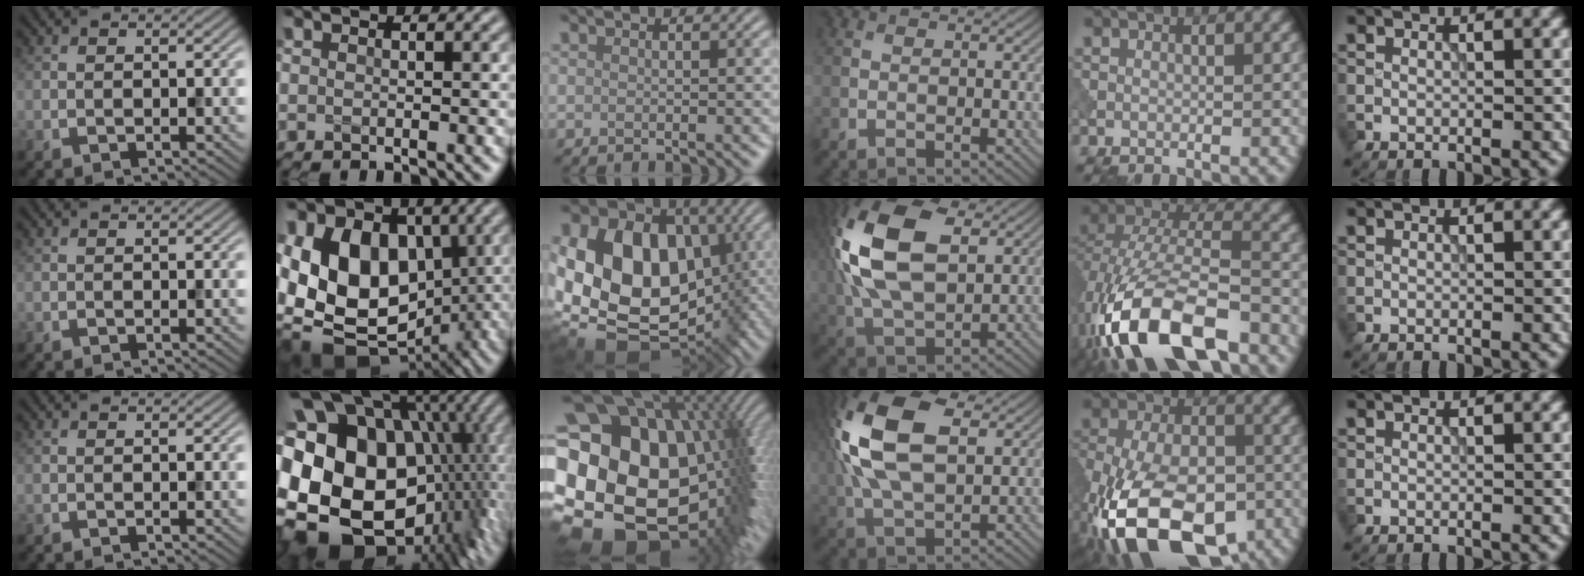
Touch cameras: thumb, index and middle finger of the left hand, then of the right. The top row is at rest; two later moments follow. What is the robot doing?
{"motion": "insert", "object": "peg toy"}